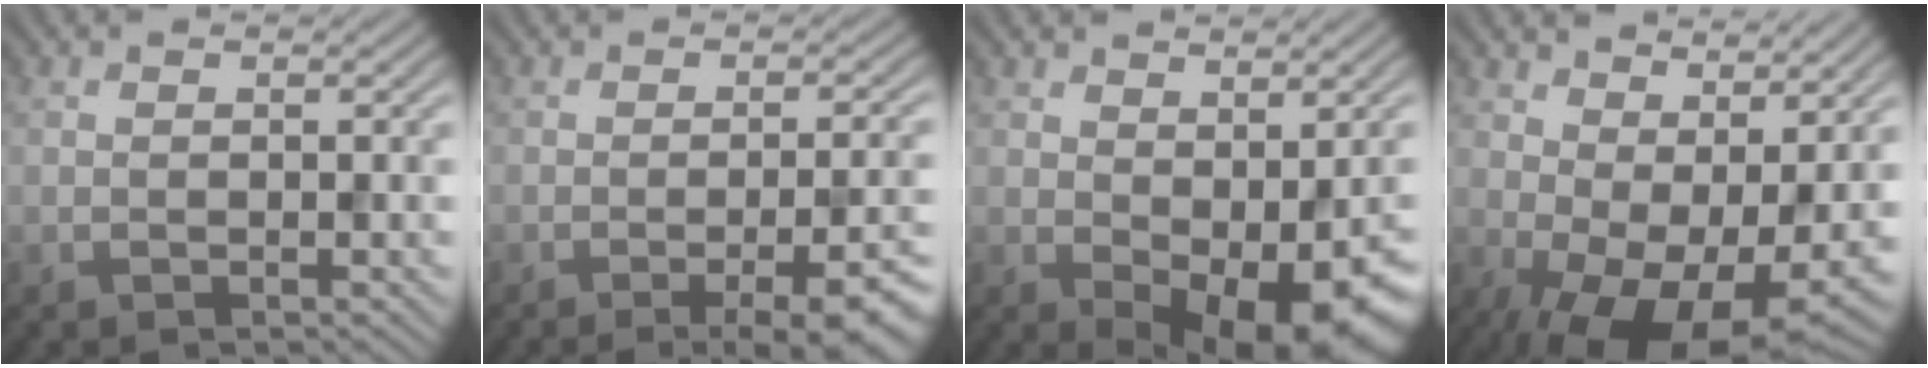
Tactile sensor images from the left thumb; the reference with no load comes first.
{"total": 8.3, "force": [-4.1, 2.0, 6.9], "torque": [-0.094, -0.003, -0.050]}
{"total": 8.8, "force": [-1.8, 4.4, 7.3], "torque": [-0.102, -0.023, -0.007]}
{"total": 12.2, "force": [-0.2, 6.0, 10.7], "torque": [-0.177, -0.009, 0.013]}